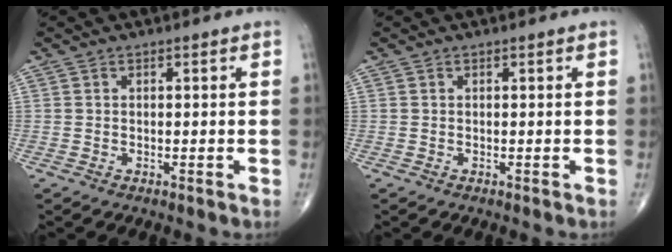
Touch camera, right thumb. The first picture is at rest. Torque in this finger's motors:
{"motor_torque": [-0.15, -0.02, 0.28, -0.09, -0.02]}